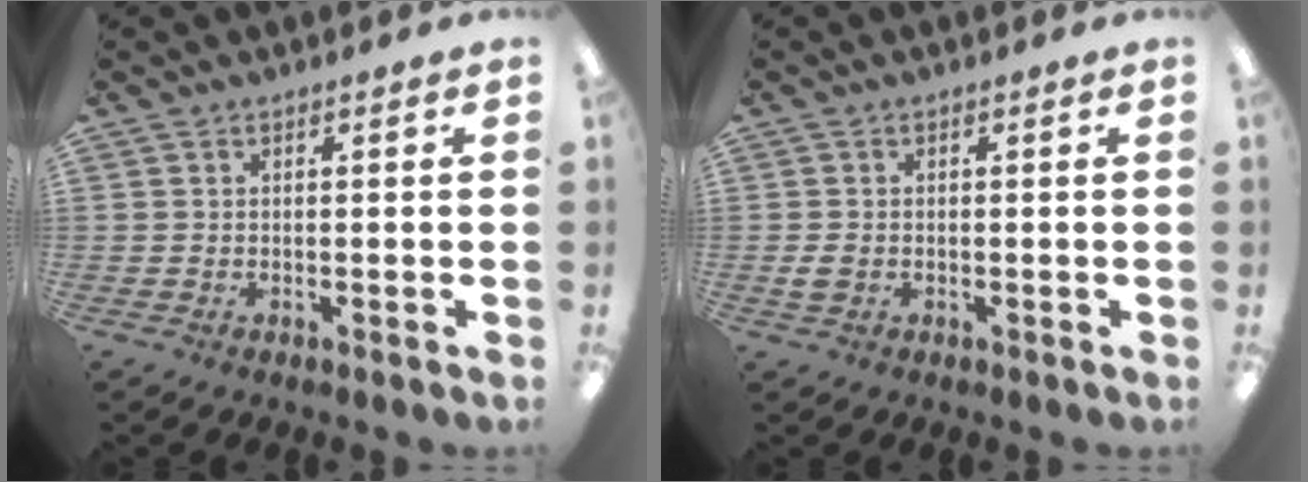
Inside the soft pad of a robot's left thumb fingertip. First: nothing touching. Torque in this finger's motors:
{"motor_torque": [0.03, 0.03, 0.18, -0.07, -0.01]}